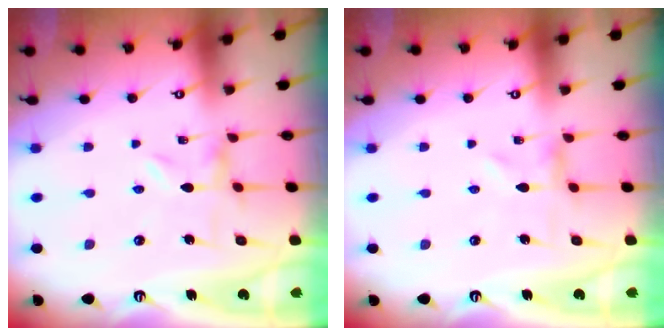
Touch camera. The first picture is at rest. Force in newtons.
{"total": 0.0}